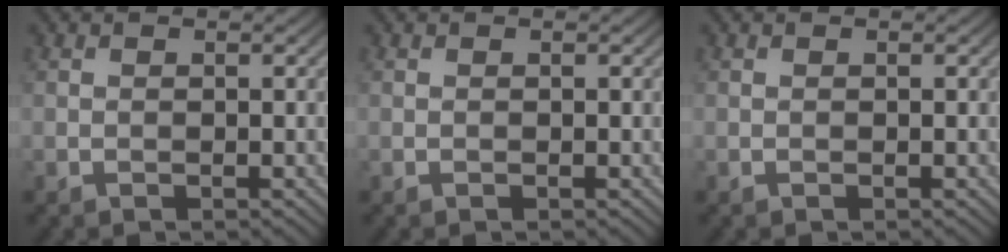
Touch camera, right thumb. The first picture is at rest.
{"total": 0.0}
{"total": 0.0}